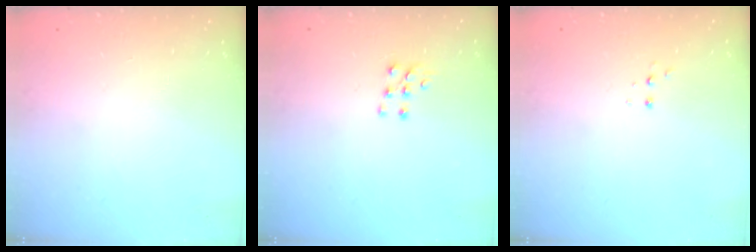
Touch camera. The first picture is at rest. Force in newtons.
{"total": 5.6, "press": 5.6, "slide": 0.5}
{"total": 2.8, "press": 2.8, "slide": 0.5}